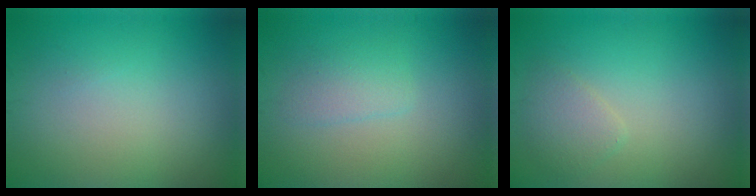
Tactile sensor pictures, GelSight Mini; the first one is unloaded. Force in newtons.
{"total": 1.6, "press": 1.6, "slide": 0.1}
{"total": 1.7, "press": 1.7, "slide": 0.2}